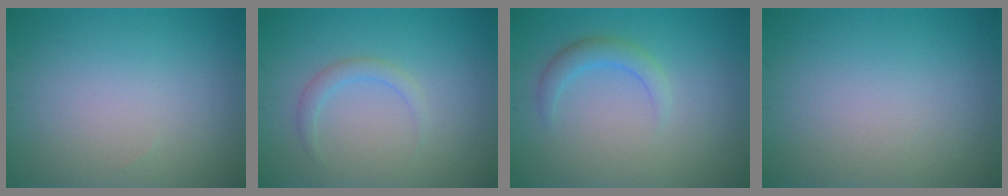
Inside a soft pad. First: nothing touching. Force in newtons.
{"total": 1.5, "press": 1.5, "slide": 0.1}
{"total": 2.0, "press": 2.0, "slide": 0.1}
{"total": 0.0}